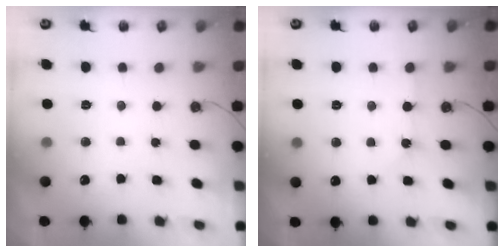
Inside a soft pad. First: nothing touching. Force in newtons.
{"total": 4.2, "press": 4.2, "slide": 0.6}